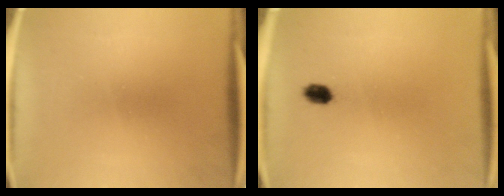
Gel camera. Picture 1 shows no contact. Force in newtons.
{"total": 2.4}